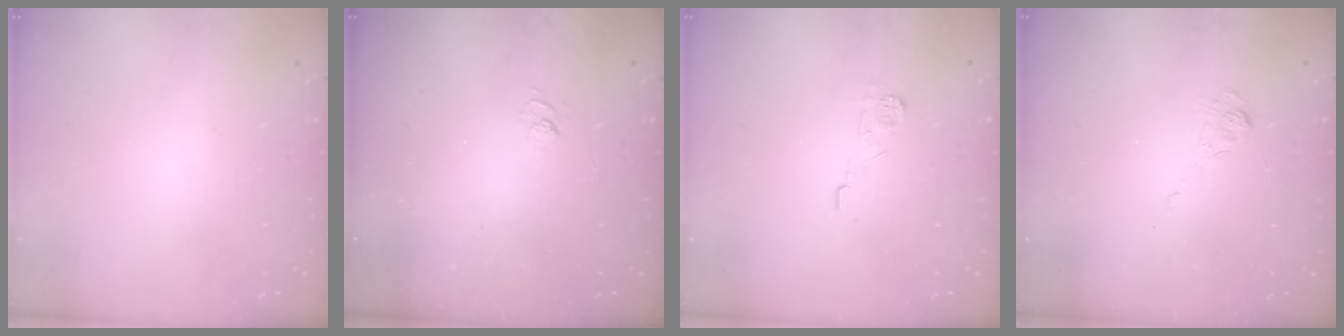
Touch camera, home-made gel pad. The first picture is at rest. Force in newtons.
{"total": 2.5, "press": 2.0, "slide": 1.4}
{"total": 5.8, "press": 5.8, "slide": 0.6}
{"total": 3.2, "press": 2.8, "slide": 1.5}